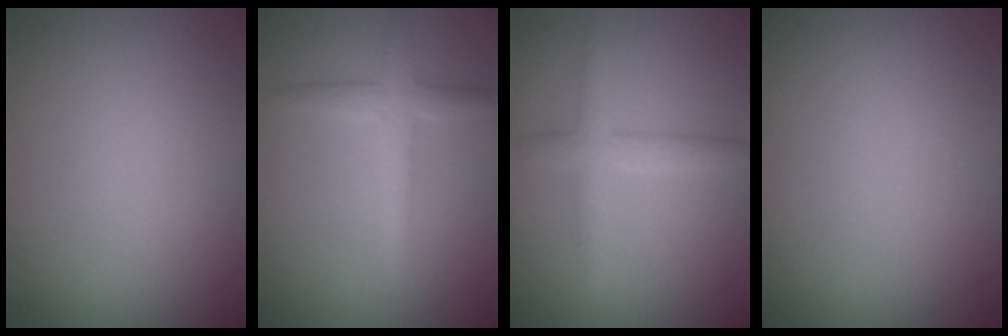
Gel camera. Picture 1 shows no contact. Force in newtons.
{"total": 2.7, "press": 2.7, "slide": 0.0}
{"total": 2.8, "press": 2.8, "slide": 0.1}
{"total": 0.0}